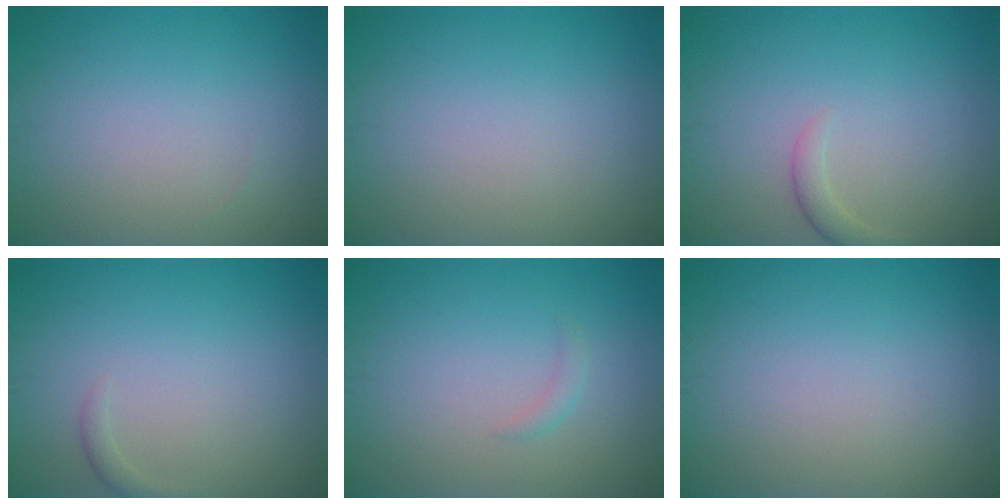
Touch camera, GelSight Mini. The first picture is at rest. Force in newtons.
{"total": 0.0}
{"total": 1.4, "press": 1.4, "slide": 0.1}
{"total": 0.8, "press": 0.8, "slide": 0.1}
{"total": 0.8, "press": 0.8, "slide": 0.0}
{"total": 0.0}